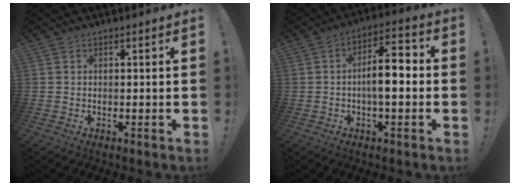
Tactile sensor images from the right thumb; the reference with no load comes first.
{"total": 10.6, "force": [-1.1, 3.9, 9.8], "torque": [-0.140, 0.011, -0.021]}